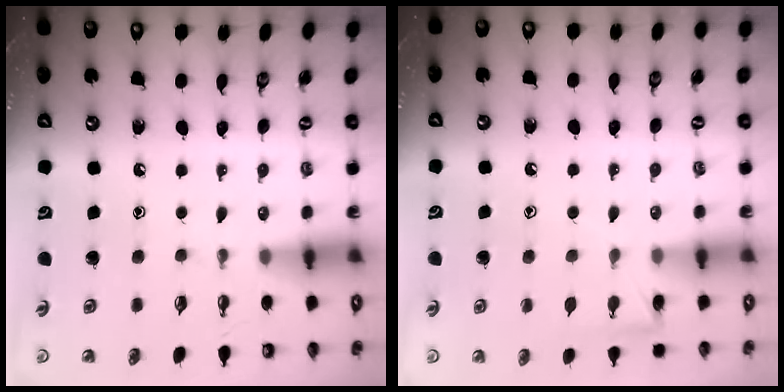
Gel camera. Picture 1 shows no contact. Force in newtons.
{"total": 7.0, "press": 7.0, "slide": 0.7}